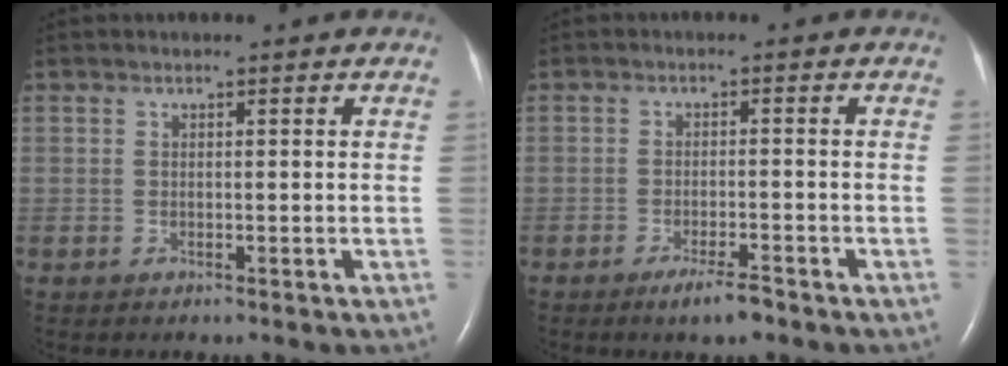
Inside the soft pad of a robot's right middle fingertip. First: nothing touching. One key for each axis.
{"total": 3.7, "fx": -2.7, "fy": 0.4, "fz": 2.5, "tx": -0.046, "ty": -0.004, "tz": -0.045}